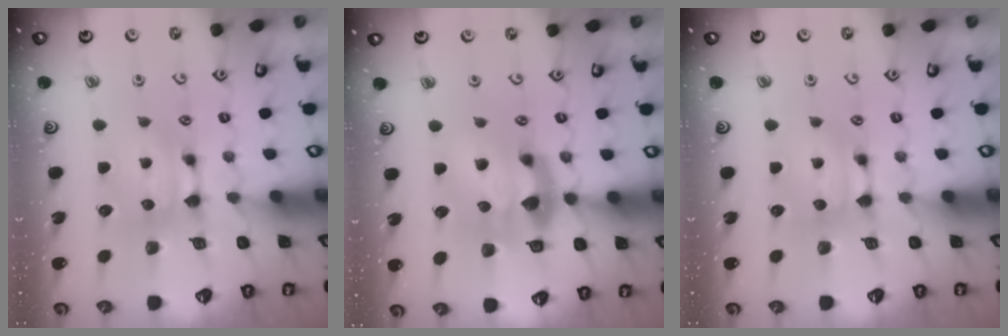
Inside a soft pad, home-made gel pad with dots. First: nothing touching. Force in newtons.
{"total": 5.8, "press": 5.5, "slide": 2.1}
{"total": 0.0}